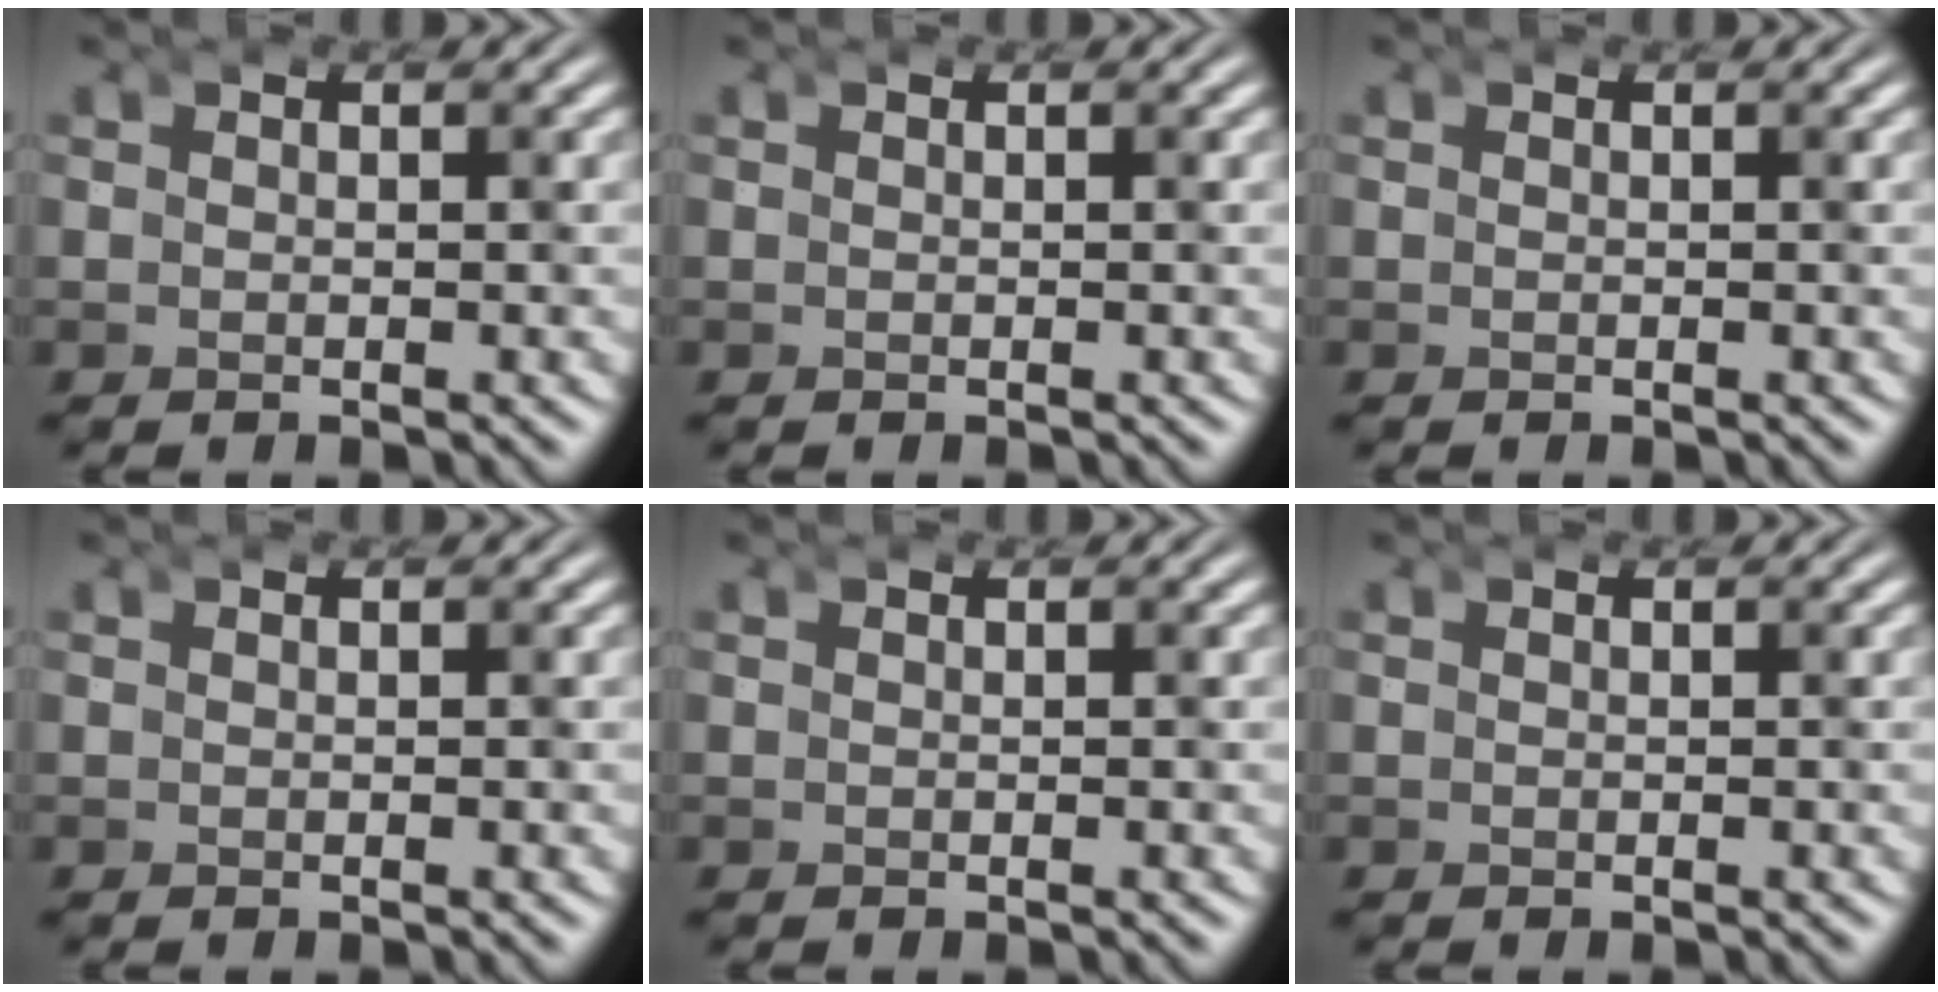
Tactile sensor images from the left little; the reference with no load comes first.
{"total": 0.0}
{"total": 0.0}
{"total": 0.0}
{"total": 0.0}
{"total": 0.0}